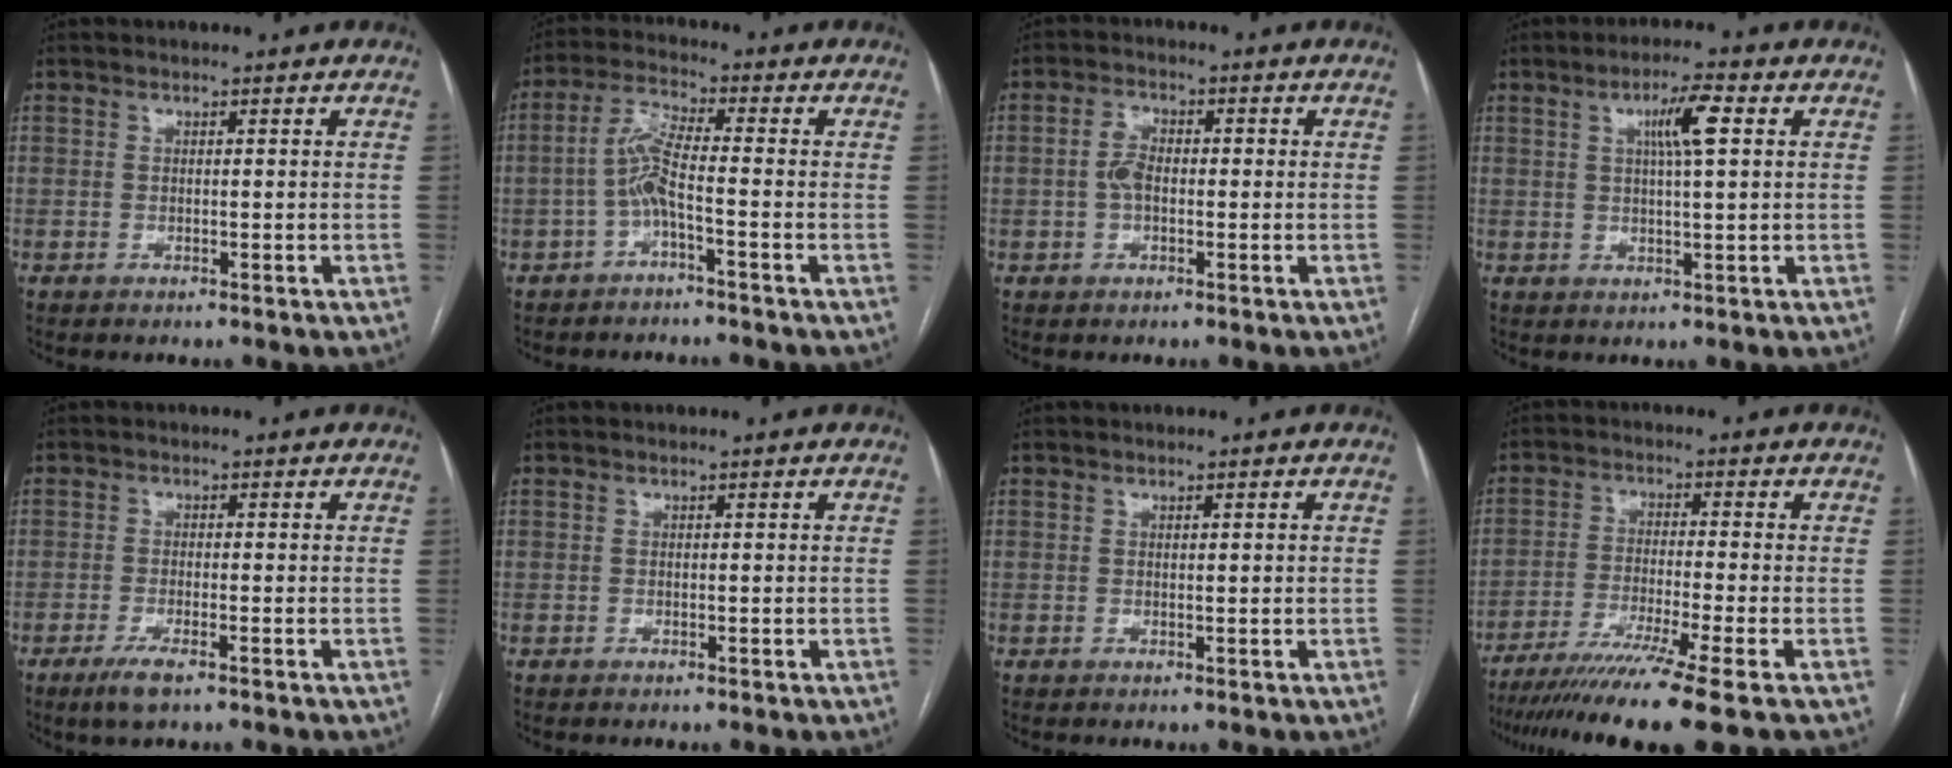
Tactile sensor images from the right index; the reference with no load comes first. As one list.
[{"total": 5.2, "force": [-1.7, 0.3, 4.9], "torque": [-0.105, 0.013, -0.035]}, {"total": 3.6, "force": [-0.3, 2.0, 3.0], "torque": [-0.065, 0.013, -0.008]}, {"total": 5.8, "force": [1.8, 0.4, 5.5], "torque": [-0.096, 0.006, 0.030]}, {"total": 3.4, "force": [-2.2, 0.5, 2.6], "torque": [-0.055, -0.007, -0.040]}, {"total": 0.0}, {"total": 0.7, "force": [0.2, 0.1, 0.7], "torque": [-0.012, 0.001, 0.003]}, {"total": 13.1, "force": [-9.8, -2.3, 8.4], "torque": [-0.135, -0.044, -0.155]}]